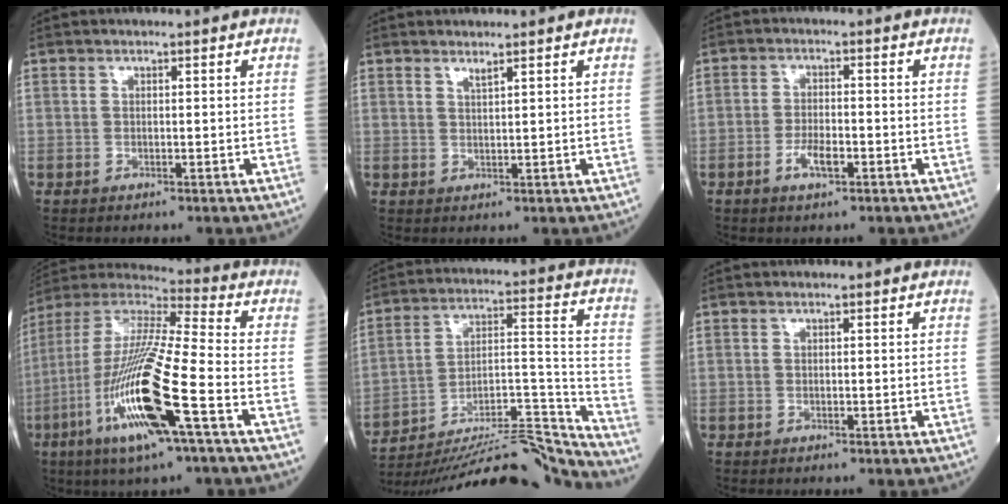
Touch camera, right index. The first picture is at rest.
{"total": 1.0, "force": [0.9, -0.2, 0.4], "torque": [-0.010, -0.007, 0.017]}
{"total": 3.7, "force": [-1.9, 1.2, 3.0], "torque": [-0.060, 0.003, -0.036]}
{"total": 20.1, "force": [-7.3, 1.4, 18.7], "torque": [-0.410, -0.032, -0.144]}
{"total": 26.5, "force": [-25.1, 0.3, 8.3], "torque": [-0.097, 0.007, -0.381]}
{"total": 0.0}